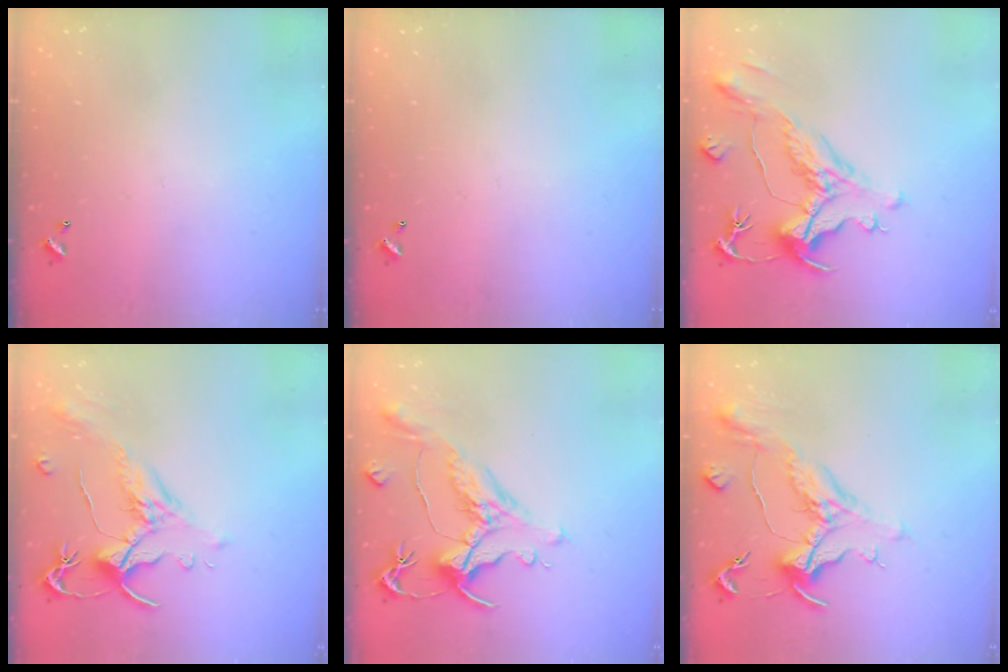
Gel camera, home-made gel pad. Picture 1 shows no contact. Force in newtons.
{"total": 0.0}
{"total": 1.6, "press": 0.6, "slide": 1.5}
{"total": 1.5, "press": 1.0, "slide": 1.1}
{"total": 1.5, "press": 0.4, "slide": 1.5}
{"total": 1.6, "press": 1.5, "slide": 0.6}